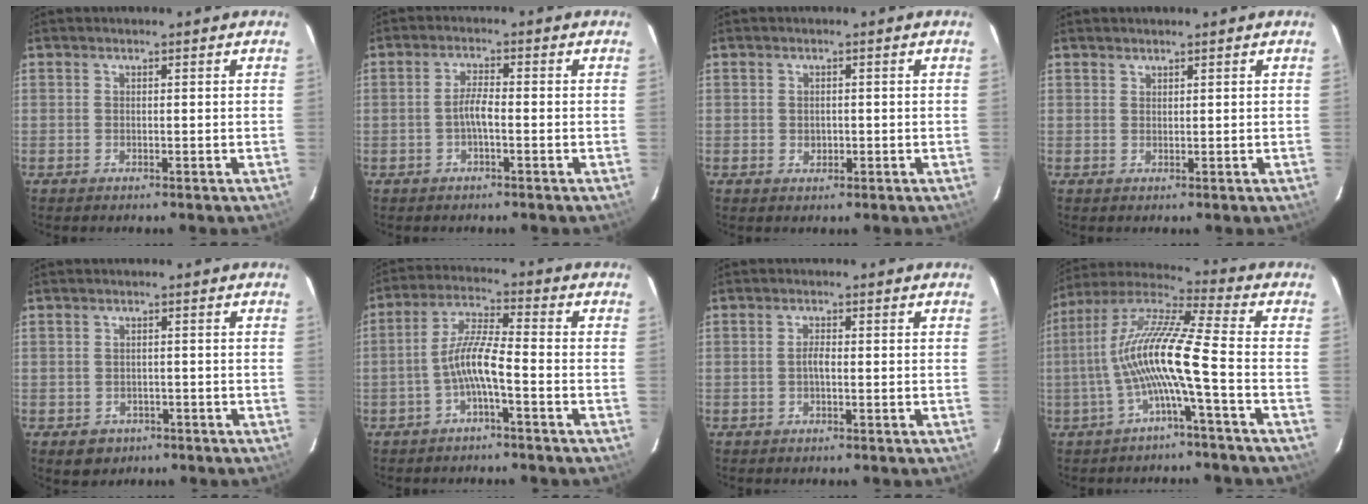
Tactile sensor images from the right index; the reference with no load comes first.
{"total": 2.9, "force": [-1.0, 0.5, 2.7], "torque": [-0.055, 0.006, -0.020]}
{"total": 1.6, "force": [-0.2, 1.4, 0.7], "torque": [-0.010, 0.002, -0.003]}
{"total": 0.7, "force": [0.7, 0.2, 0.0], "torque": [-0.001, 0.002, 0.014]}
{"total": 3.9, "force": [-1.9, 3.3, 1.1], "torque": [-0.026, 0.003, -0.018]}
{"total": 6.6, "force": [-2.8, 0.6, 5.9], "torque": [-0.132, 0.015, -0.053]}
{"total": 1.6, "force": [-0.3, 0.5, 1.5], "torque": [-0.029, 0.005, -0.008]}
{"total": 12.9, "force": [-3.4, -0.3, 12.5], "torque": [-0.242, 0.010, -0.067]}